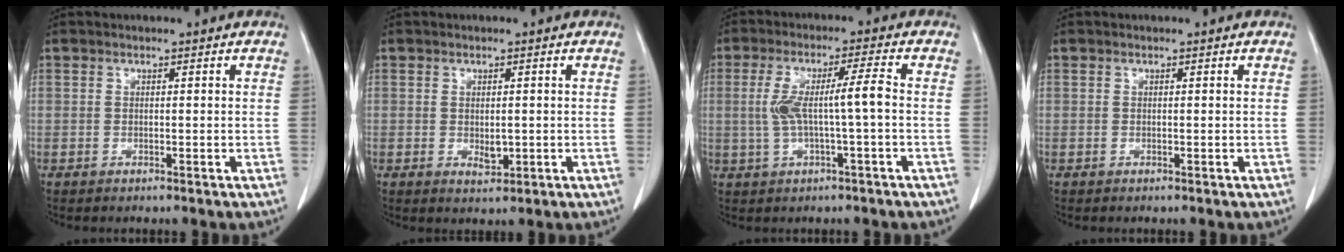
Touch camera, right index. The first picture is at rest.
{"total": 2.1, "force": [-0.2, 1.1, 1.7], "torque": [-0.029, -0.003, 0.005]}
{"total": 7.2, "force": [-0.3, 0.2, 7.2], "torque": [-0.145, 0.019, 0.000]}
{"total": 0.0}